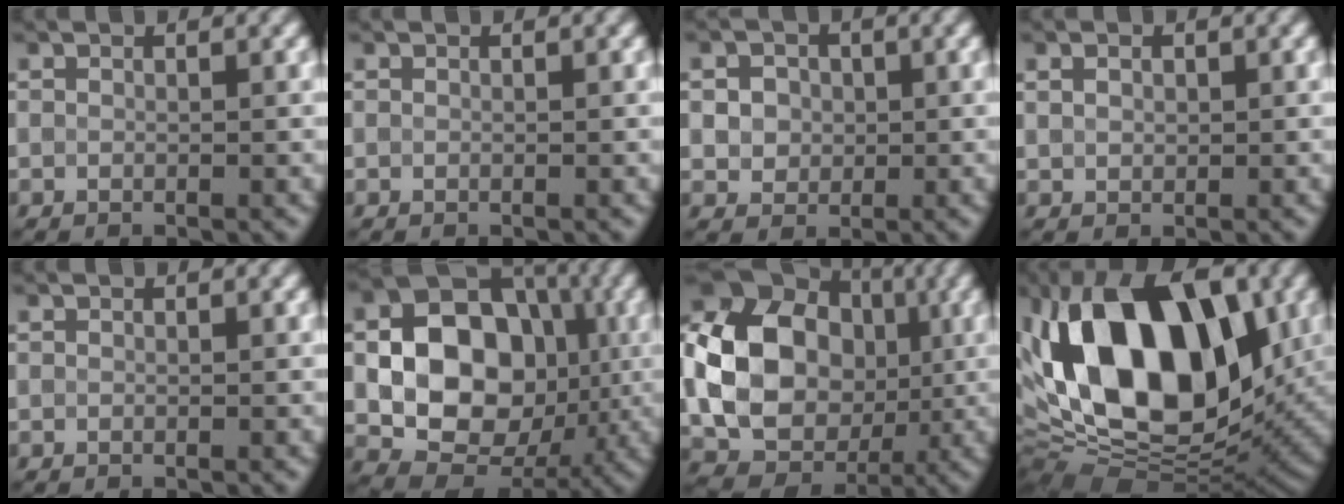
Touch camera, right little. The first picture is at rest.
{"total": 0.0}
{"total": 4.1, "force": [1.1, 3.4, 1.9], "torque": [-0.032, 0.020, 0.009]}
{"total": 1.2, "force": [0.5, 0.9, 0.6], "torque": [-0.013, 0.005, 0.009]}
{"total": 0.0}
{"total": 14.0, "force": [-0.2, 10.6, 9.2], "torque": [-0.128, 0.017, -0.012]}
{"total": 13.1, "force": [0.1, 10.2, 8.3], "torque": [-0.163, 0.003, -0.005]}
{"total": 16.6, "force": [2.3, 9.8, 13.2], "torque": [-0.238, 0.021, 0.027]}